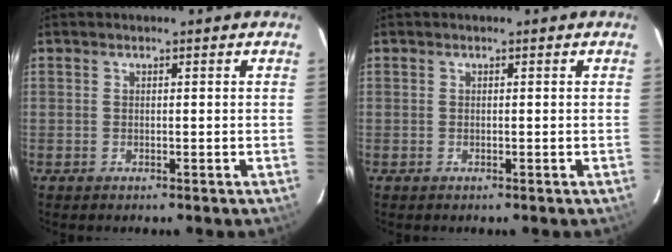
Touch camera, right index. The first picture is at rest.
{"total": 0.0}